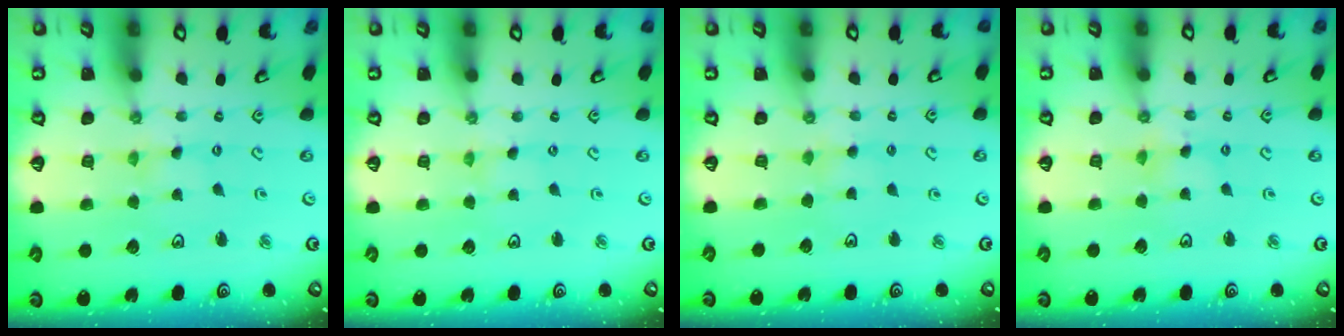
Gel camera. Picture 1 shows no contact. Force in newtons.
{"total": 0.0}
{"total": 2.7, "press": 2.6, "slide": 0.5}
{"total": 2.6, "press": 2.6, "slide": 0.3}